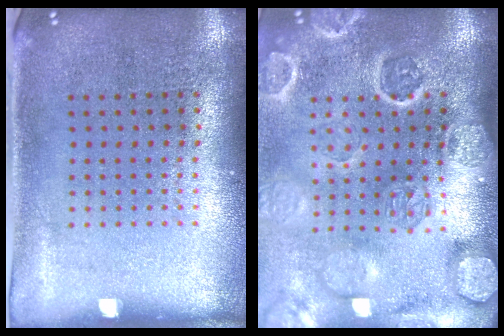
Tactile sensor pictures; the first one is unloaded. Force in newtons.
{"total": 3.9, "press": 3.4, "slide": 2.0}